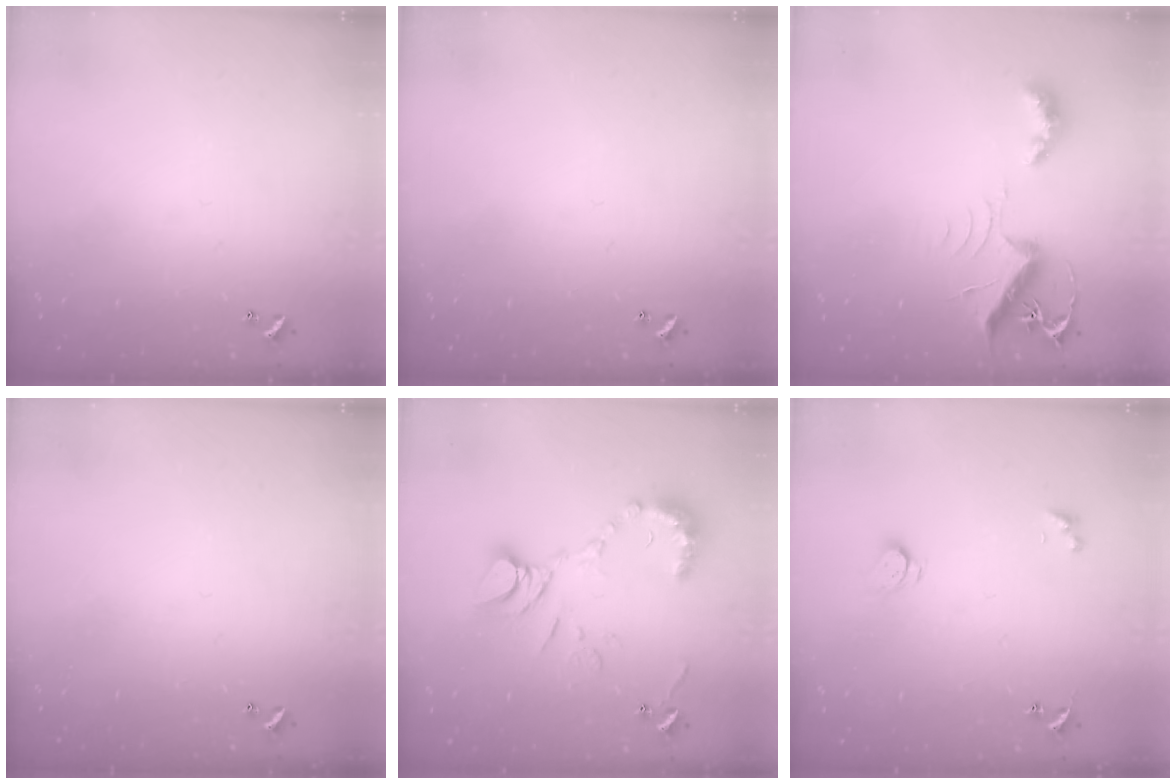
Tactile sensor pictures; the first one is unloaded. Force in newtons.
{"total": 0.0}
{"total": 7.1, "press": 7.1, "slide": 0.4}
{"total": 0.0}
{"total": 13.5, "press": 13.4, "slide": 1.2}
{"total": 2.6, "press": 2.5, "slide": 0.3}